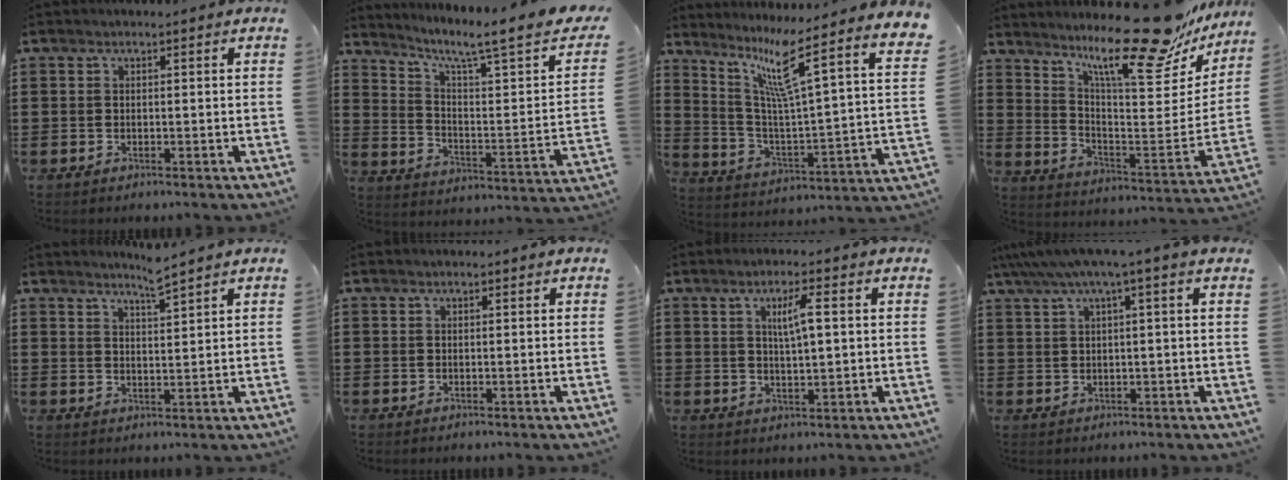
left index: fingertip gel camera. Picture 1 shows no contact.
{"total": 6.4, "force": [4.5, 0.1, 4.5], "torque": [-0.091, -0.040, 0.060]}
{"total": 9.6, "force": [6.7, -0.5, 6.9], "torque": [-0.148, -0.065, 0.093]}
{"total": 17.1, "force": [14.0, 2.8, 9.5], "torque": [-0.159, -0.094, 0.228]}
{"total": 3.5, "force": [3.2, -0.5, 1.4], "torque": [-0.034, -0.008, 0.056]}
{"total": 0.0}
{"total": 4.4, "force": [1.2, 0.8, 4.2], "torque": [-0.082, 0.006, 0.017]}
{"total": 3.7, "force": [1.8, -0.3, 3.2], "torque": [-0.067, -0.001, 0.030]}